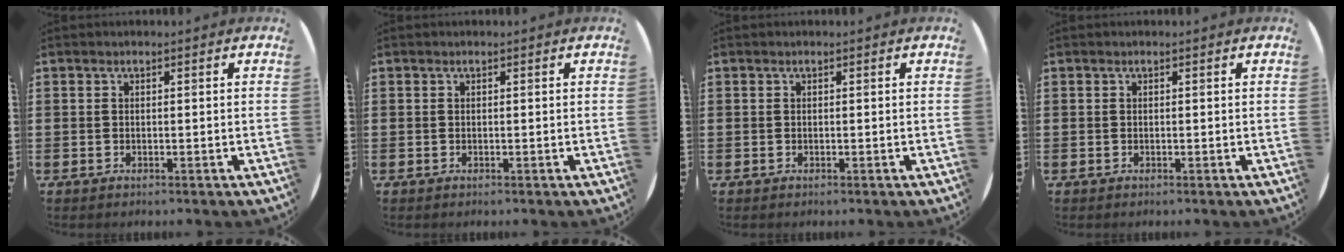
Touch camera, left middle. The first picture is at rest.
{"total": 0.0}
{"total": 0.0}
{"total": 0.0}